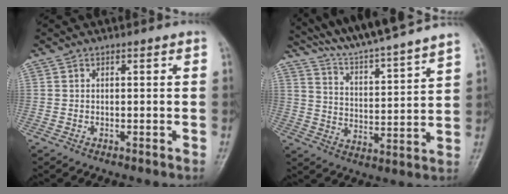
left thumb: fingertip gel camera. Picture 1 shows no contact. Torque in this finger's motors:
{"motor_torque": [1.75, -1.62, 1.40, -1.37, 0.06]}